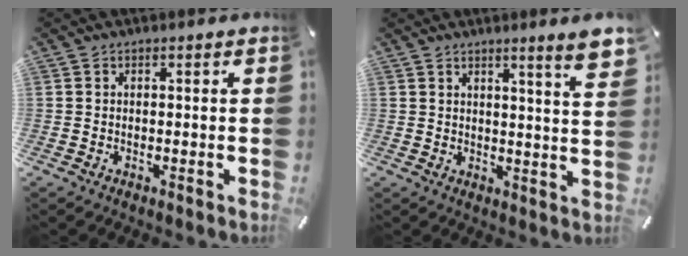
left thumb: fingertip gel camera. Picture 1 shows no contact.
{"total": 7.5, "force": [4.8, 0.3, 5.8], "torque": [-0.087, -0.030, 0.075]}